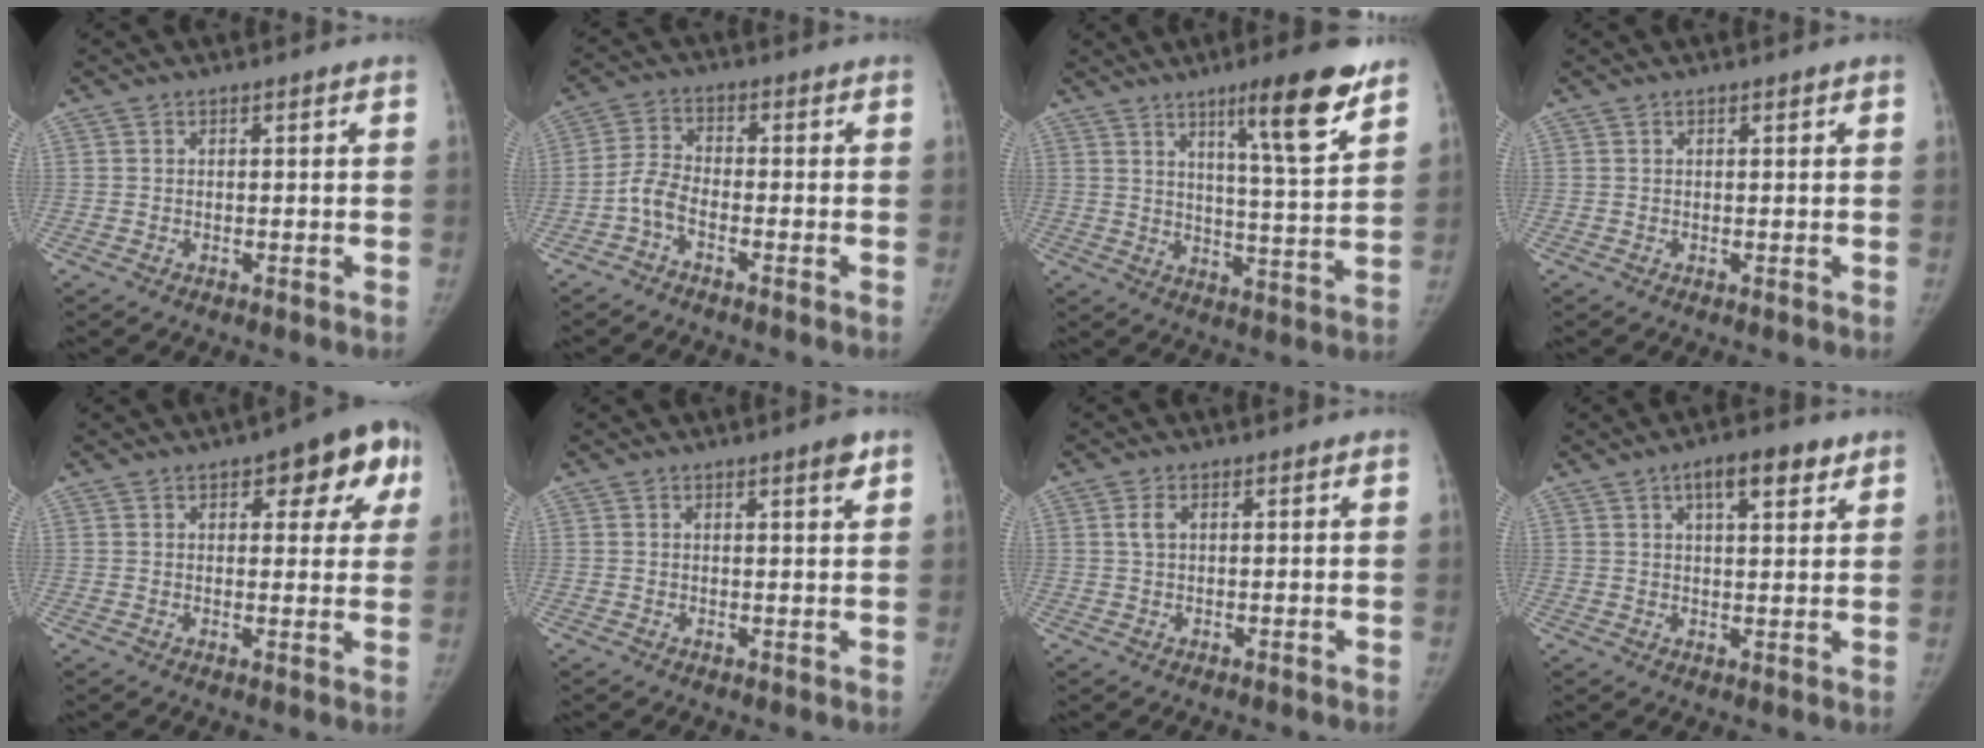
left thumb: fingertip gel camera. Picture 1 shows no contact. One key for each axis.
{"total": 4.3, "fx": -2.5, "fy": 1.9, "fz": 2.9, "tx": -0.062, "ty": 0.018, "tz": -0.059}
{"total": 14.4, "fx": 8.9, "fy": 1.7, "fz": 11.2, "tx": -0.150, "ty": -0.054, "tz": 0.136}
{"total": 0.6, "fx": 0.4, "fy": 0.2, "fz": 0.4, "tx": -0.006, "ty": 0.000, "tz": 0.004}
{"total": 11.7, "fx": 5.1, "fy": 5.1, "fz": 9.2, "tx": -0.063, "ty": 0.000, "tz": 0.053}
{"total": 2.5, "fx": 1.6, "fy": 0.4, "fz": 1.9, "tx": -0.024, "ty": -0.009, "tz": 0.021}
{"total": 2.4, "fx": 0.8, "fy": 1.3, "fz": 1.9, "tx": -0.041, "ty": 0.005, "tz": 0.017}
{"total": 7.3, "fx": 4.0, "fy": 2.7, "fz": 5.5, "tx": -0.066, "ty": -0.011, "tz": 0.058}